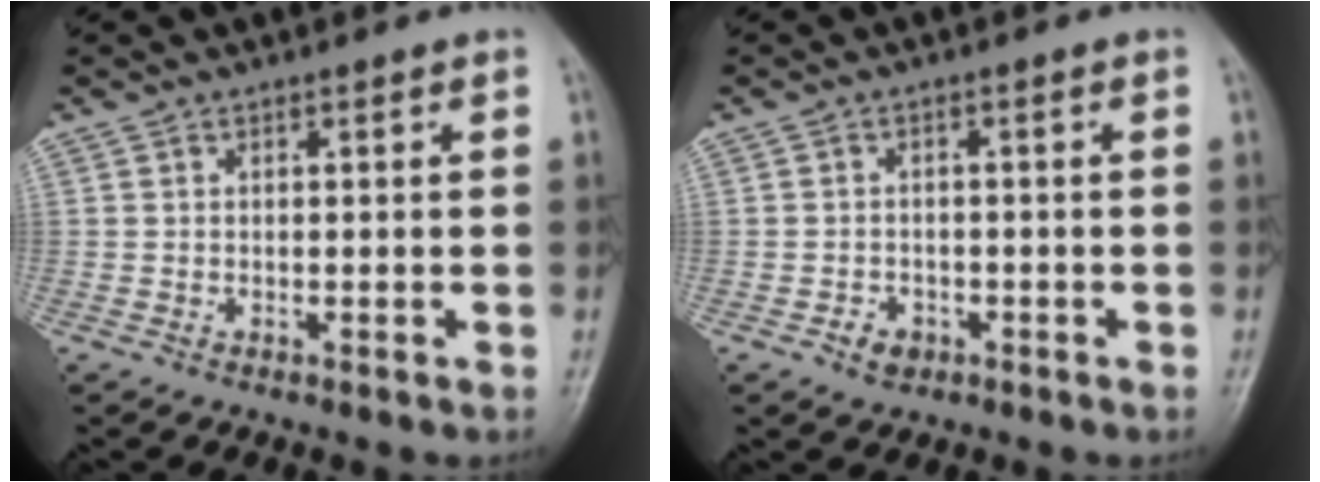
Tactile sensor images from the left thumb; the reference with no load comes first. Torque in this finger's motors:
{"motor_torque": [-0.01, 0.03, 0.07, -0.02, 0.00]}